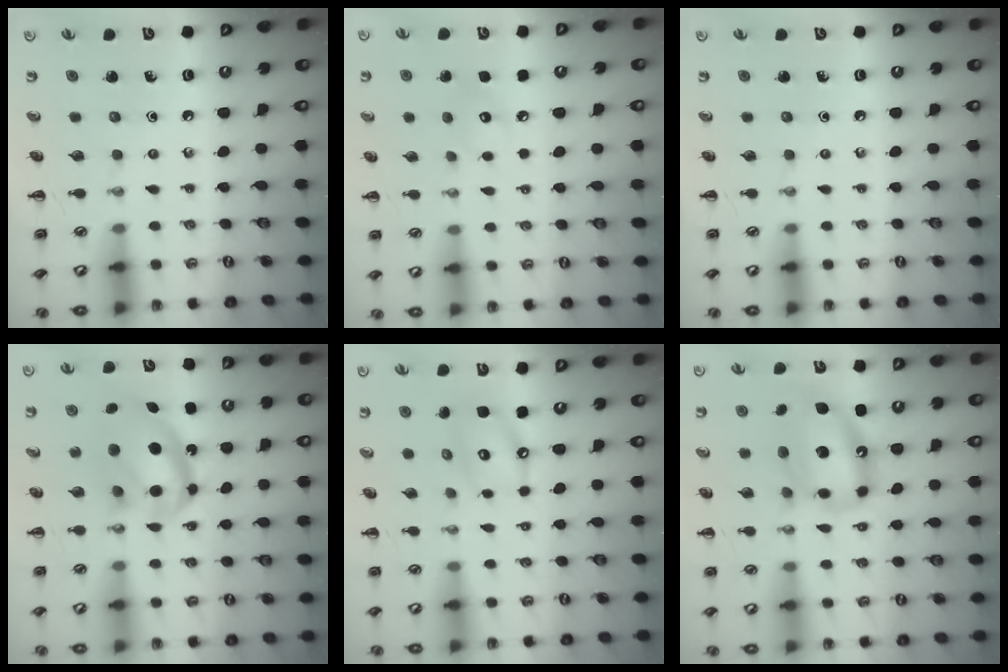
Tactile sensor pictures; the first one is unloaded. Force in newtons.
{"total": 5.7, "press": 5.6, "slide": 1.1}
{"total": 0.0}
{"total": 12.3, "press": 11.9, "slide": 2.9}
{"total": 9.9, "press": 9.8, "slide": 1.8}
{"total": 14.5, "press": 14.0, "slide": 3.9}